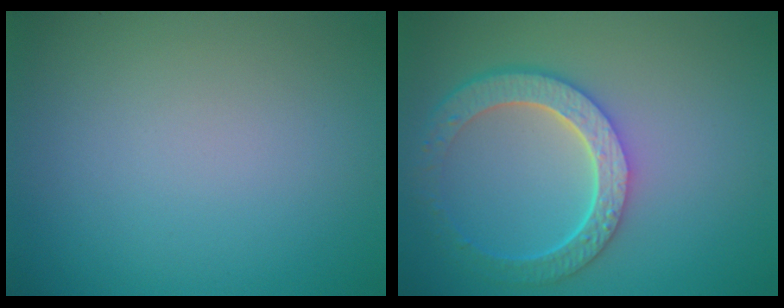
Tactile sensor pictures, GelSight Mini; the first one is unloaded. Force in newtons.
{"total": 5.9, "press": 4.5, "slide": 3.8}